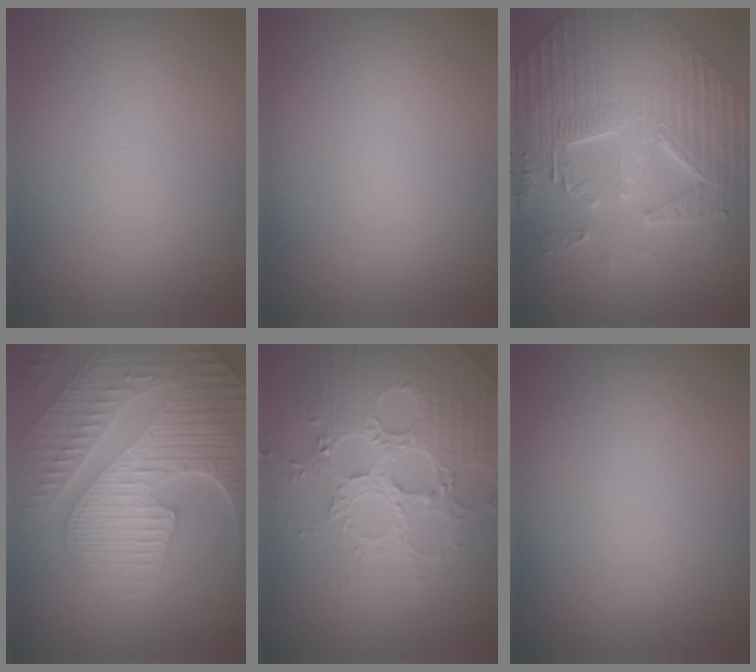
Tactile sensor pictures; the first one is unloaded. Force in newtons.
{"total": 0.0}
{"total": 8.7, "press": 7.2, "slide": 4.9}
{"total": 9.3, "press": 6.3, "slide": 6.9}
{"total": 4.9, "press": 4.7, "slide": 1.4}
{"total": 0.0}